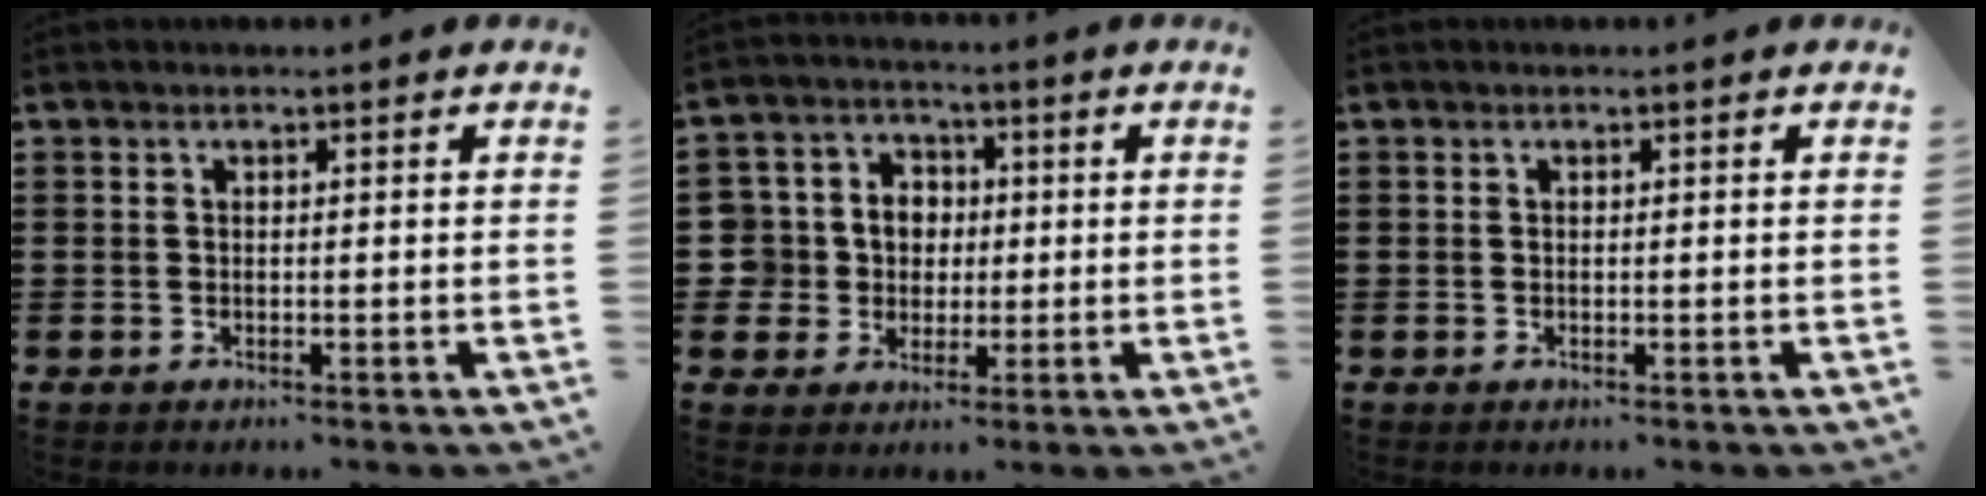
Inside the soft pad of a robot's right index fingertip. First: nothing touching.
{"total": 6.6, "force": [0.3, 6.5, 1.1], "torque": [-0.058, 0.015, 0.007]}
{"total": 0.0}